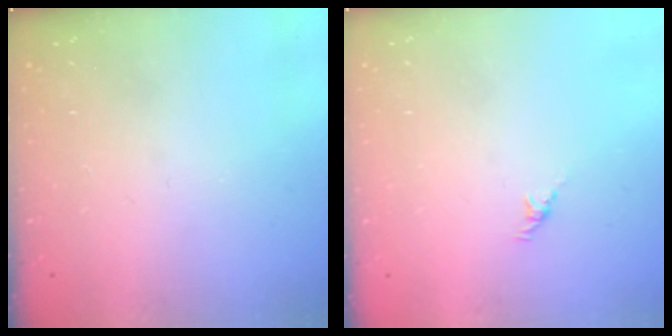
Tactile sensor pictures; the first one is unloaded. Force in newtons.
{"total": 2.1, "press": 2.0, "slide": 0.7}